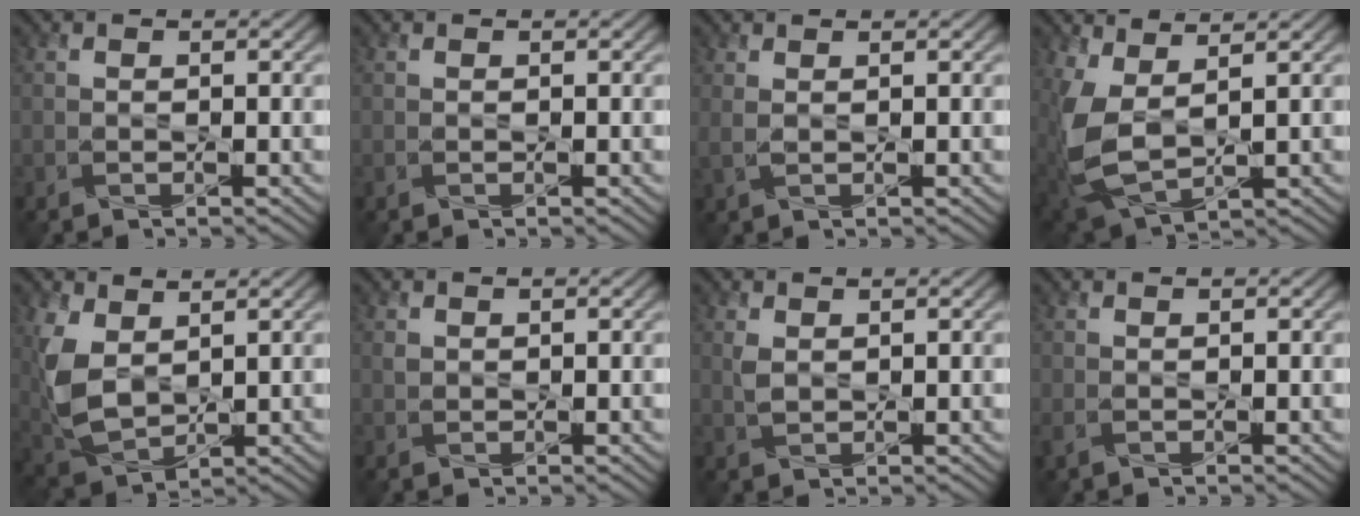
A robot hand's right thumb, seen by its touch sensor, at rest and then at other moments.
{"total": 0.0}
{"total": 1.2, "force": [0.8, 0.2, 0.9], "torque": [-0.026, 0.001, 0.017]}
{"total": 7.5, "force": [2.1, 3.9, 6.0], "torque": [-0.159, -0.009, 0.038]}
{"total": 7.7, "force": [2.4, 4.7, 5.7], "torque": [-0.155, -0.009, 0.050]}
{"total": 0.7, "force": [0.4, 0.6, 0.3], "torque": [-0.009, -0.003, 0.010]}
{"total": 1.6, "force": [0.6, 0.9, 1.1], "torque": [-0.034, -0.001, 0.016]}
{"total": 0.8, "force": [0.0, 0.4, 0.7], "torque": [-0.021, -0.001, 0.000]}